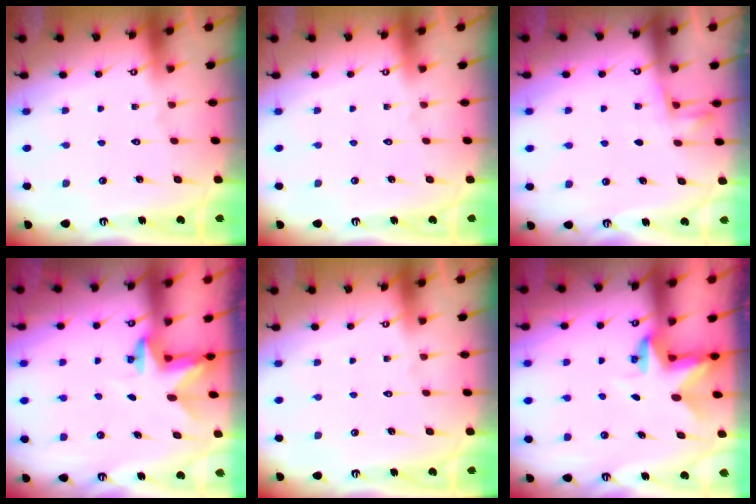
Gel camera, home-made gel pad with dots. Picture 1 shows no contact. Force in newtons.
{"total": 0.0}
{"total": 4.3, "press": 4.1, "slide": 1.3}
{"total": 2.5, "press": 2.5, "slide": 0.4}
{"total": 0.0}
{"total": 3.0, "press": 3.0, "slide": 0.2}